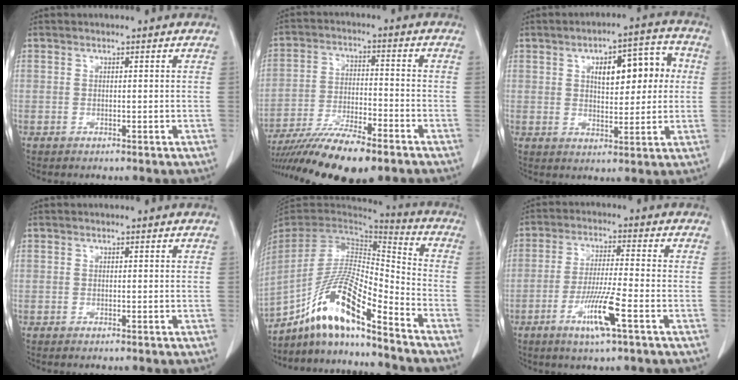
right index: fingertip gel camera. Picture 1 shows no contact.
{"total": 15.4, "force": [-12.0, 2.4, 9.4], "torque": [-0.171, -0.025, -0.203]}
{"total": 10.3, "force": [2.4, 4.2, 9.1], "torque": [-0.122, 0.031, 0.038]}
{"total": 0.0}
{"total": 16.0, "force": [-11.1, 1.6, 11.5], "torque": [-0.225, -0.001, -0.204]}
{"total": 8.3, "force": [-3.8, -0.2, 7.4], "torque": [-0.142, -0.014, -0.070]}